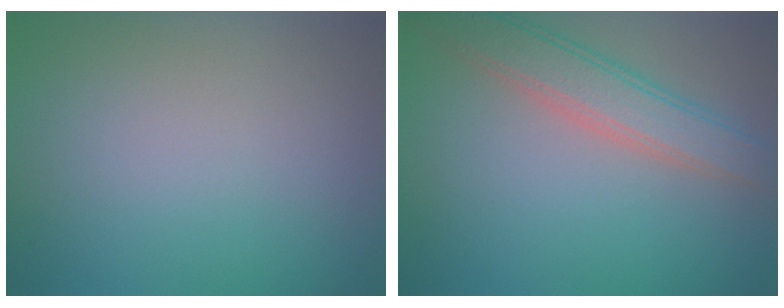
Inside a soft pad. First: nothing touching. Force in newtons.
{"total": 4.7, "press": 4.7, "slide": 0.4}